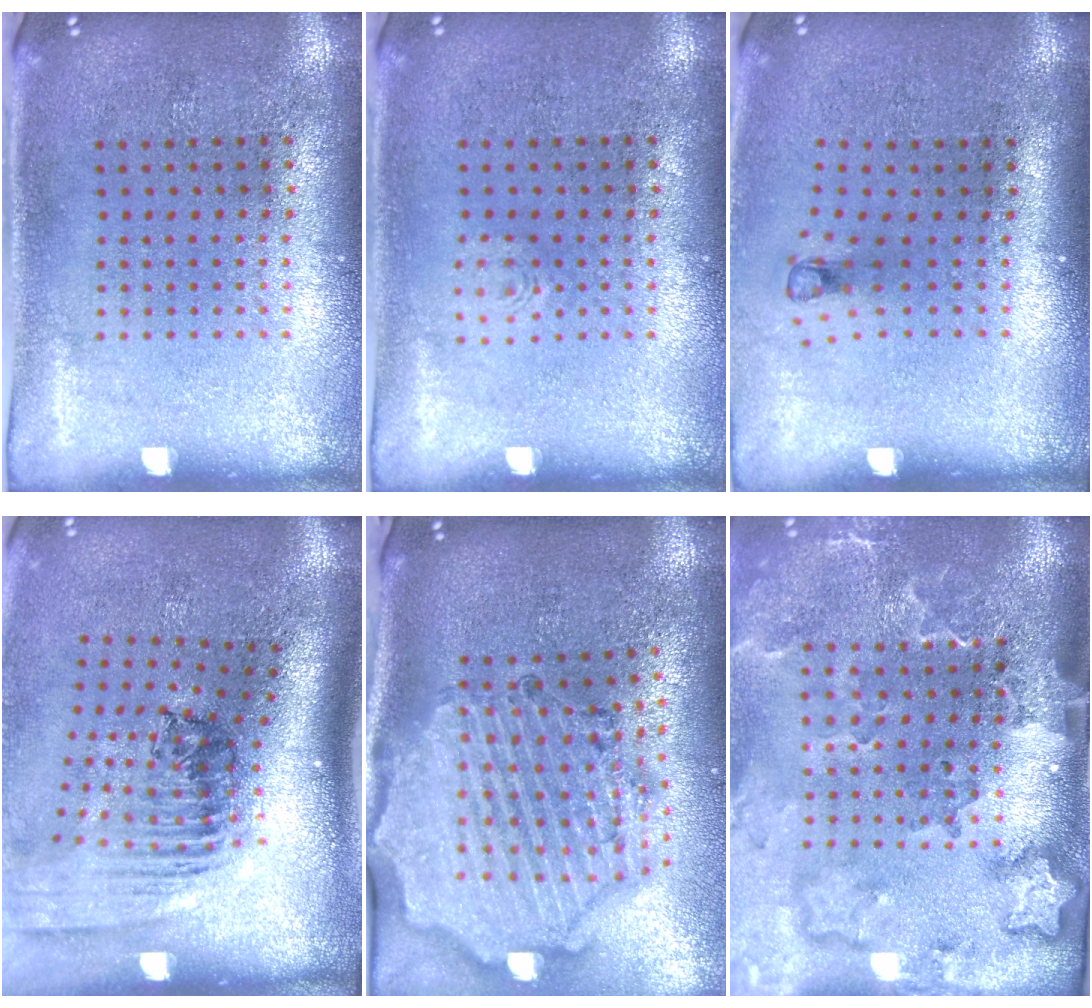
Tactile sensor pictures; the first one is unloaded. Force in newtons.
{"total": 0.6, "press": 0.6, "slide": 0.1}
{"total": 0.8, "press": 0.4, "slide": 0.7}
{"total": 2.5, "press": 1.8, "slide": 1.8}
{"total": 2.7, "press": 2.5, "slide": 1.1}
{"total": 3.4, "press": 2.5, "slide": 2.2}